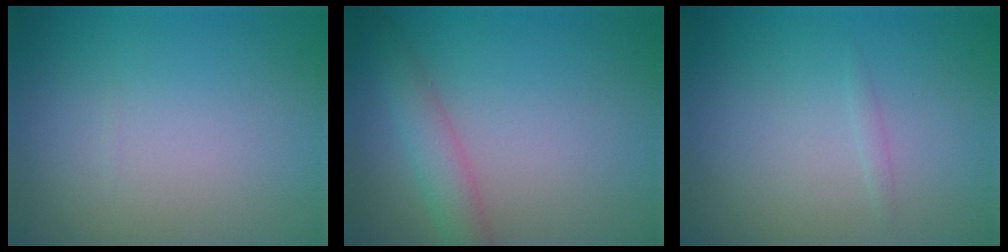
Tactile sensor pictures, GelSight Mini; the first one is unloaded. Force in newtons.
{"total": 2.2, "press": 2.2, "slide": 0.1}
{"total": 0.6, "press": 0.6, "slide": 0.0}